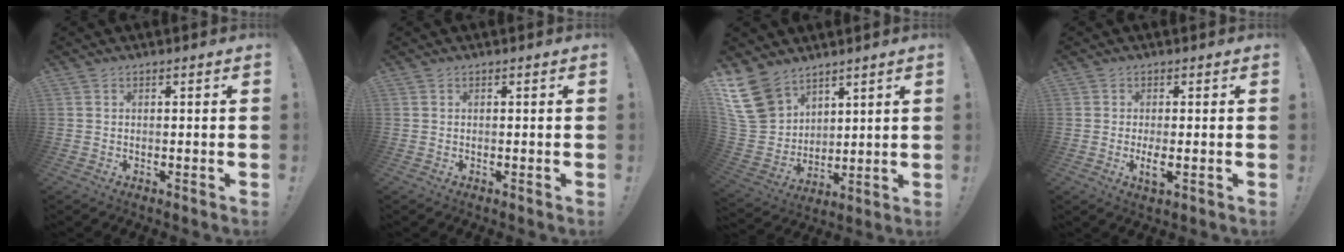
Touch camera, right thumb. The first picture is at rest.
{"total": 0.0}
{"total": 16.3, "force": [10.0, 10.8, 7.0], "torque": [-0.146, -0.058, 0.196]}
{"total": 3.3, "force": [-0.2, 1.4, 3.0], "torque": [-0.044, -0.005, -0.005]}